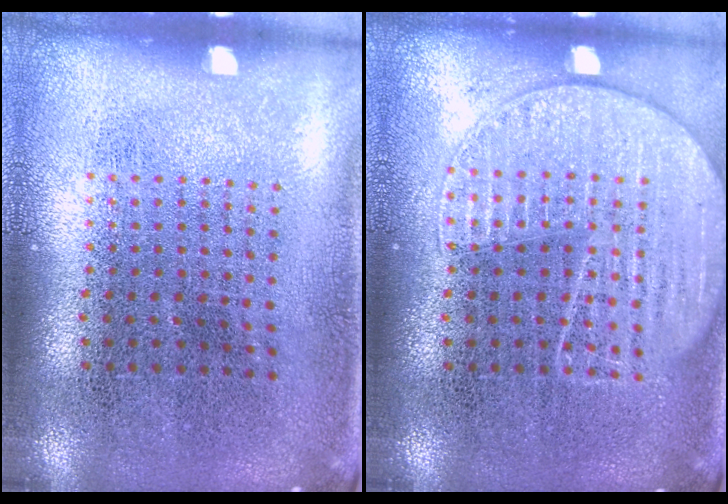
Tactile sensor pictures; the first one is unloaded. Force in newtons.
{"total": 2.6, "press": 2.6, "slide": 0.3}